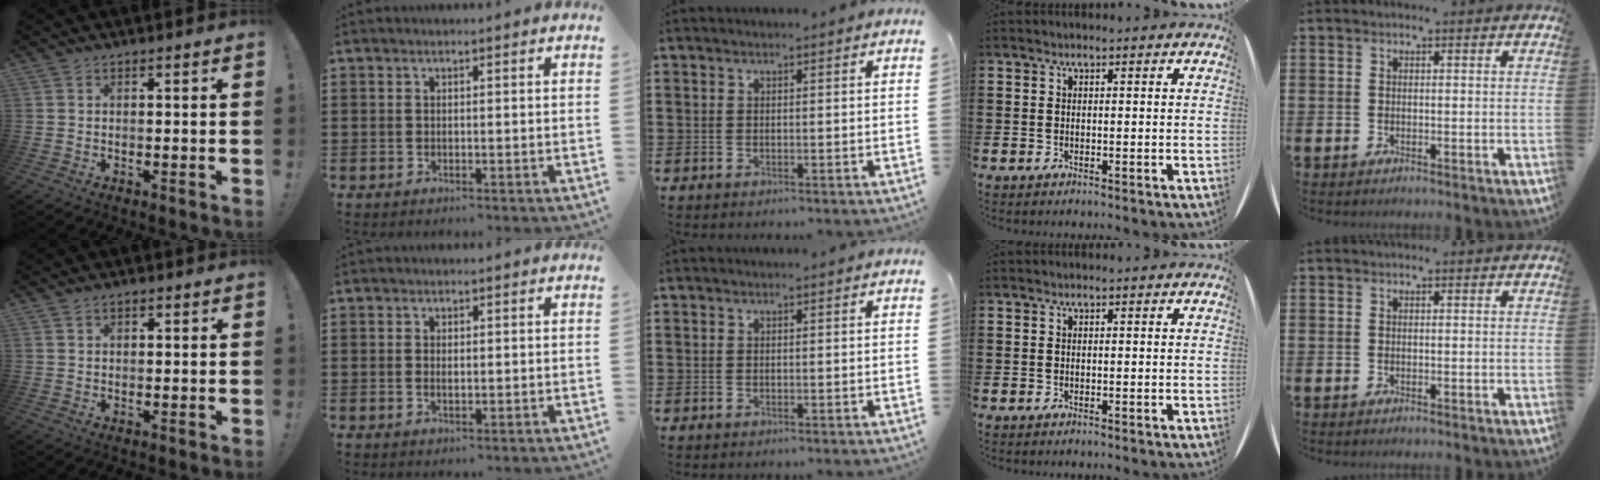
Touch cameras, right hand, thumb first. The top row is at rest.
{"thumb": {"total": 0.9, "force": [0.5, 0.7, 0.3], "torque": [-0.002, 0.001, 0.007]}, "index": {"total": 1.2, "force": [0.0, 0.5, 1.1], "torque": [-0.022, 0.004, -0.001]}}